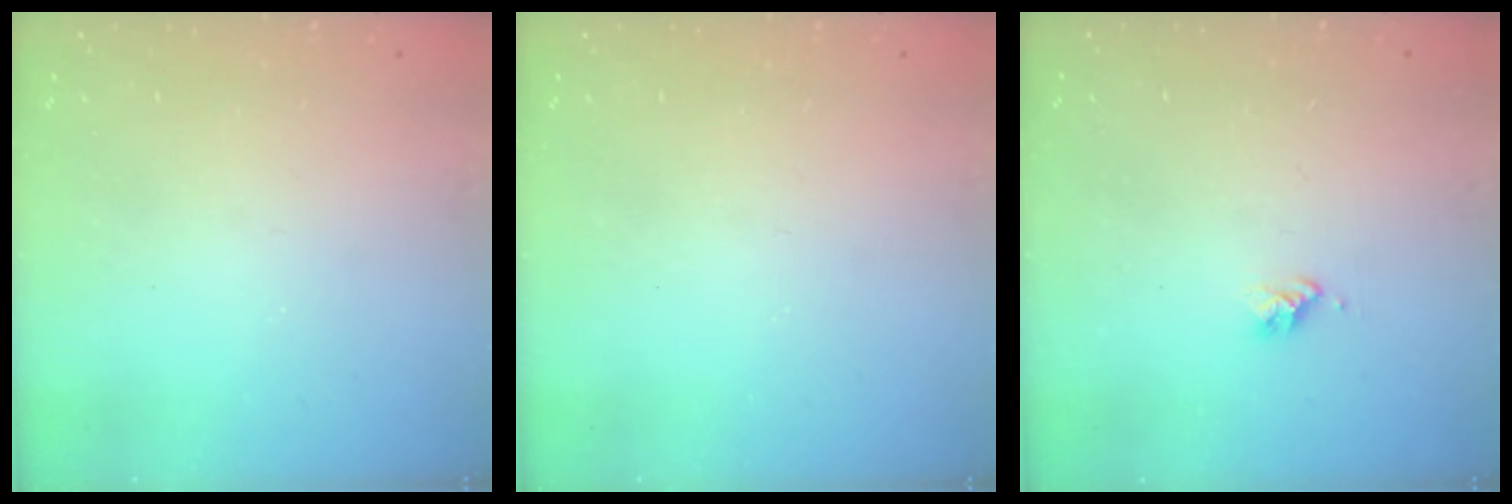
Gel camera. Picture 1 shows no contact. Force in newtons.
{"total": 0.0}
{"total": 2.7, "press": 2.7, "slide": 0.3}